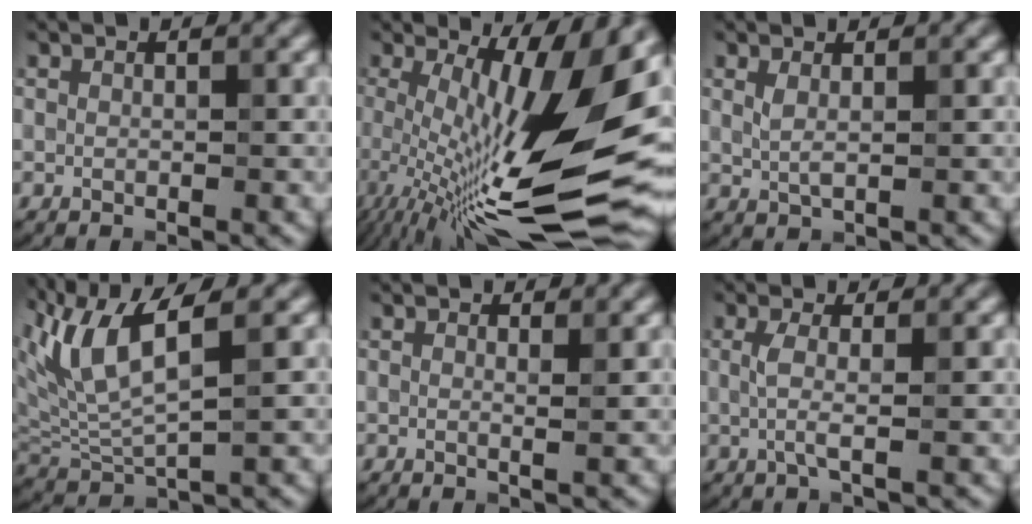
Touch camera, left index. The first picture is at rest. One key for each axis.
{"total": 17.6, "fx": -0.9, "fy": 5.3, "fz": 16.7, "tx": -0.264, "ty": -0.003, "tz": -0.011}
{"total": 1.3, "fx": 0.7, "fy": 0.4, "fz": 1.0, "tx": -0.023, "ty": -0.004, "tz": 0.014}
{"total": 6.5, "fx": 2.9, "fy": 2.0, "fz": 5.5, "tx": -0.126, "ty": -0.002, "tz": 0.060}
{"total": 1.0, "fx": 0.3, "fy": 0.2, "fz": 0.9, "tx": -0.012, "ty": -0.002, "tz": -0.002}
{"total": 2.2, "fx": 0.1, "fy": 0.4, "fz": 2.1, "tx": -0.048, "ty": -0.001, "tz": -0.002}